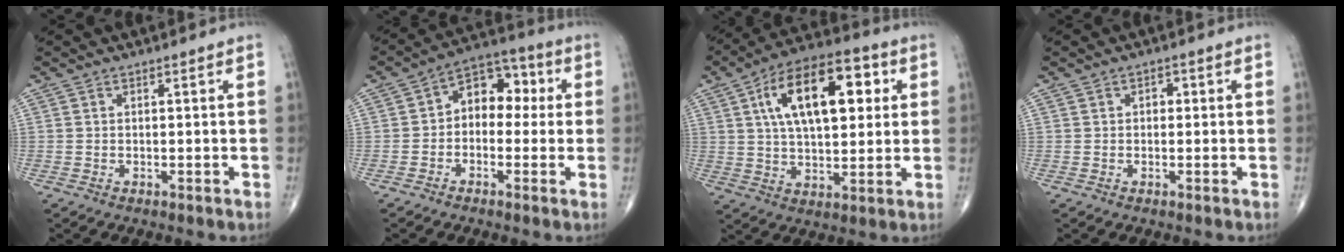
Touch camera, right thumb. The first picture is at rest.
{"total": 9.4, "force": [0.6, 6.5, 6.7], "torque": [-0.059, 0.037, -0.008]}
{"total": 19.0, "force": [5.4, 9.3, 15.7], "torque": [-0.231, 0.010, 0.083]}
{"total": 1.3, "force": [0.2, 1.0, 0.8], "torque": [-0.002, 0.003, -0.001]}